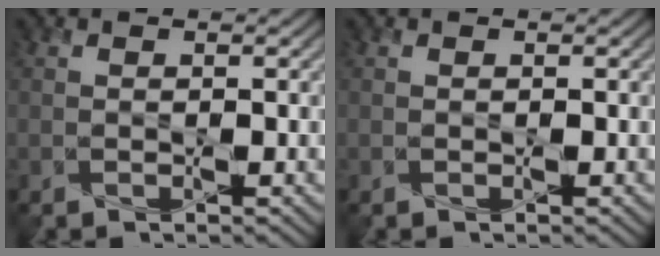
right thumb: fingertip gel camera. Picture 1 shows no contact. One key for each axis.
{"total": 0.0}